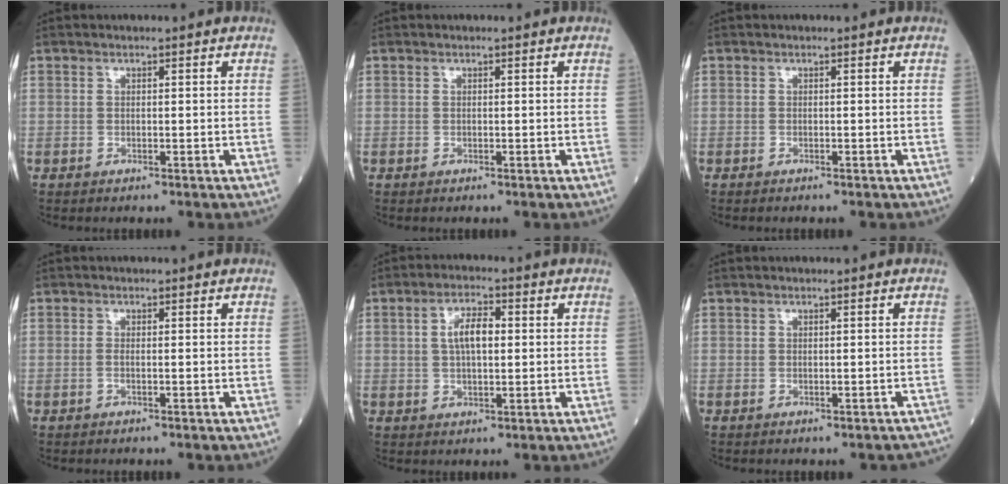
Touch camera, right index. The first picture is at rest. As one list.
[{"total": 0.0}, {"total": 0.6, "force": [-0.5, 0.1, 0.2], "torque": [0.002, 0.000, -0.010]}, {"total": 0.6, "force": [-0.1, 0.1, 0.6], "torque": [-0.013, 0.000, -0.004]}, {"total": 5.3, "force": [0.9, 2.0, 4.9], "torque": [-0.094, 0.011, 0.016]}, {"total": 2.8, "force": [-2.4, 1.2, 0.7], "torque": [0.006, 0.007, -0.023]}]